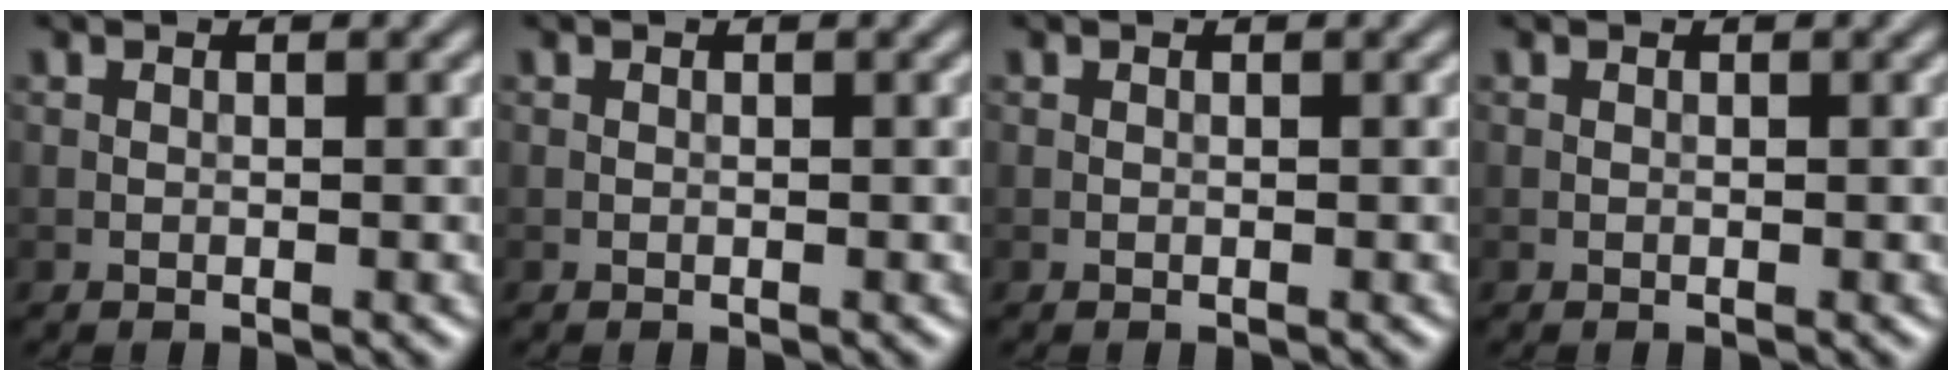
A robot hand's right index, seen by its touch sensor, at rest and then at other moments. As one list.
[{"total": 0.0}, {"total": 0.0}, {"total": 0.0}]